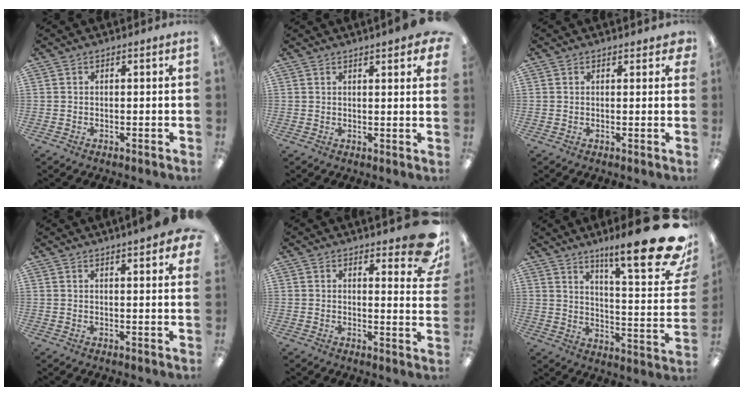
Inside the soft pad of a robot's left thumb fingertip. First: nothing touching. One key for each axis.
{"total": 3.6, "fx": 2.7, "fy": 0.4, "fz": 2.3, "tx": -0.035, "ty": -0.012, "tz": 0.043}
{"total": 1.7, "fx": 1.3, "fy": 0.8, "fz": 0.8, "tx": -0.001, "ty": -0.004, "tz": 0.020}
{"total": 4.5, "fx": 3.3, "fy": 0.4, "fz": 3.0, "tx": -0.042, "ty": -0.016, "tz": 0.053}
{"total": 9.6, "fx": 6.5, "fy": 2.9, "fz": 6.4, "tx": -0.072, "ty": -0.040, "tz": 0.111}
{"total": 22.6, "fx": 14.9, "fy": 3.8, "fz": 16.6, "tx": -0.241, "ty": -0.112, "tz": 0.234}